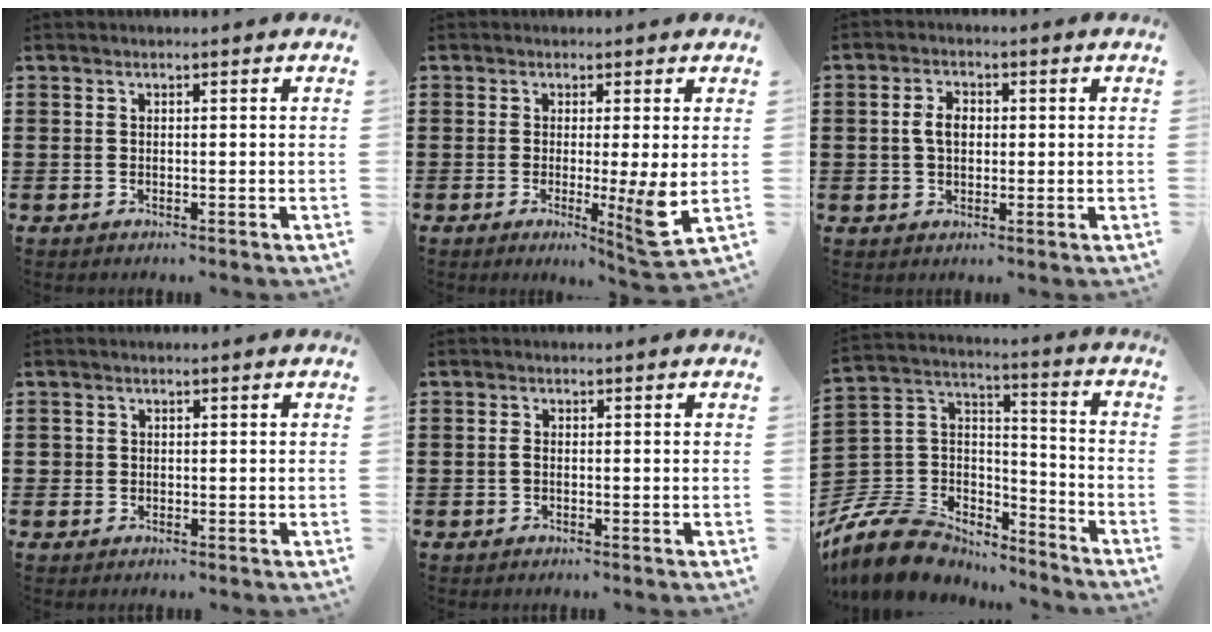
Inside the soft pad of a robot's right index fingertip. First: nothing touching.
{"total": 6.4, "force": [-0.4, -0.2, 6.3], "torque": [-0.107, -0.025, -0.004]}
{"total": 3.6, "force": [0.2, 2.3, 2.7], "torque": [-0.057, 0.011, 0.002]}
{"total": 0.8, "force": [0.0, 0.8, 0.1], "torque": [-0.004, 0.006, -0.003]}
{"total": 0.7, "force": [-0.2, 0.4, 0.5], "torque": [-0.013, -0.002, -0.004]}
{"total": 11.3, "force": [-9.3, 5.7, 3.0], "torque": [-0.099, 0.016, -0.185]}